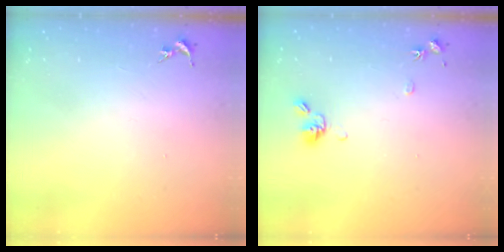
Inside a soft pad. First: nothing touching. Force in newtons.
{"total": 8.5, "press": 8.3, "slide": 2.0}